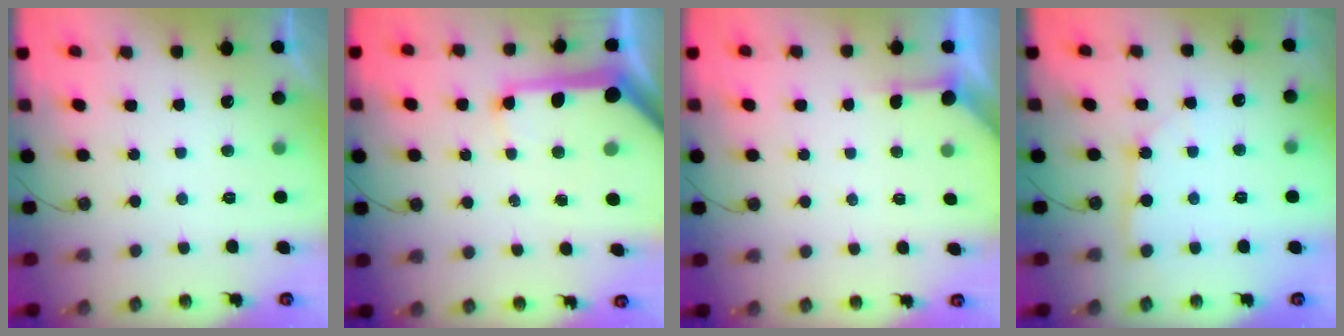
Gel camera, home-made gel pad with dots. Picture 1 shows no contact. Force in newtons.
{"total": 17.1, "press": 16.9, "slide": 2.4}
{"total": 1.8, "press": 1.8, "slide": 0.3}
{"total": 2.6, "press": 2.6, "slide": 0.0}